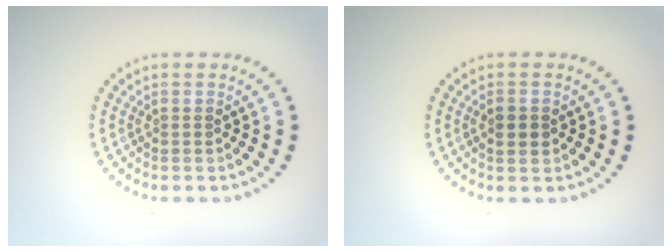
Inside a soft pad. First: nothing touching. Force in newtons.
{"total": 2.1, "press": 2.1, "slide": 0.1}